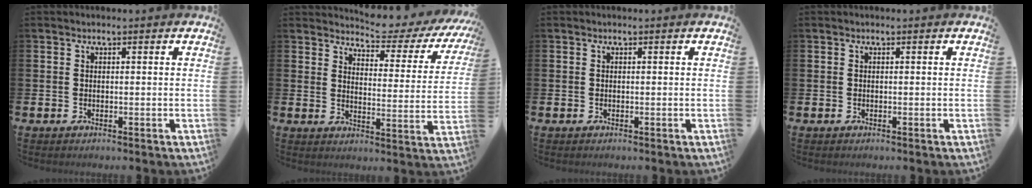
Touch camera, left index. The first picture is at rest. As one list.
[{"total": 4.6, "force": [4.3, 1.2, 1.2], "torque": [-0.028, -0.041, 0.064]}, {"total": 0.0}, {"total": 0.0}]